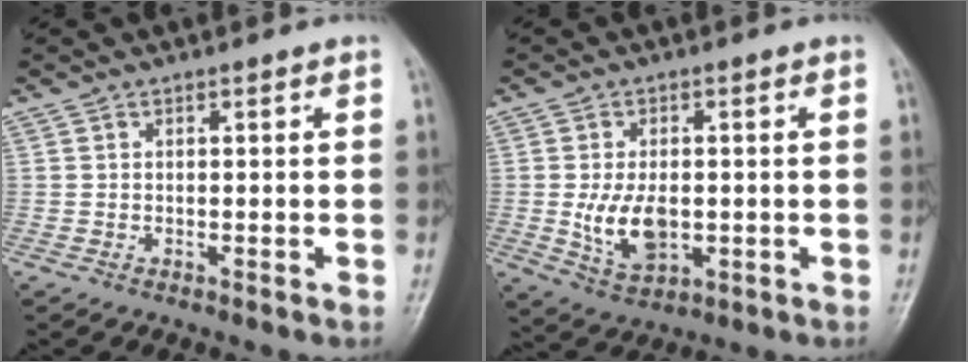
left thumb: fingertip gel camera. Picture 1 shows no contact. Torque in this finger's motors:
{"motor_torque": [0.79, 0.87, 0.57, -0.34, 0.07]}